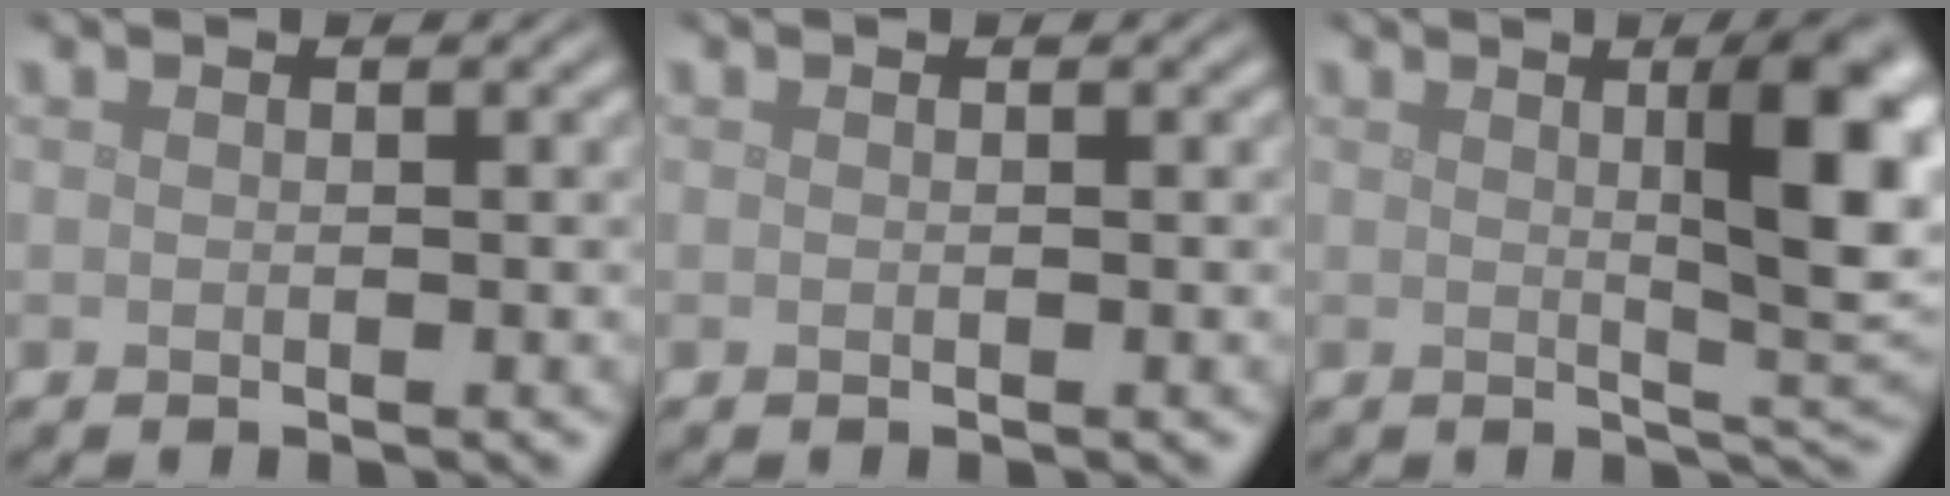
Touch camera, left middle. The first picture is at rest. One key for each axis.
{"total": 0.0}
{"total": 8.4, "fx": 1.7, "fy": 2.0, "fz": 7.9, "tx": -0.088, "ty": 0.005, "tz": 0.027}